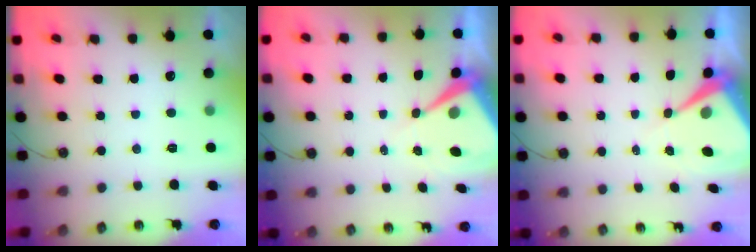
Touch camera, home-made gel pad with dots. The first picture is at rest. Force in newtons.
{"total": 8.9, "press": 8.9, "slide": 0.9}
{"total": 8.9, "press": 8.9, "slide": 0.9}